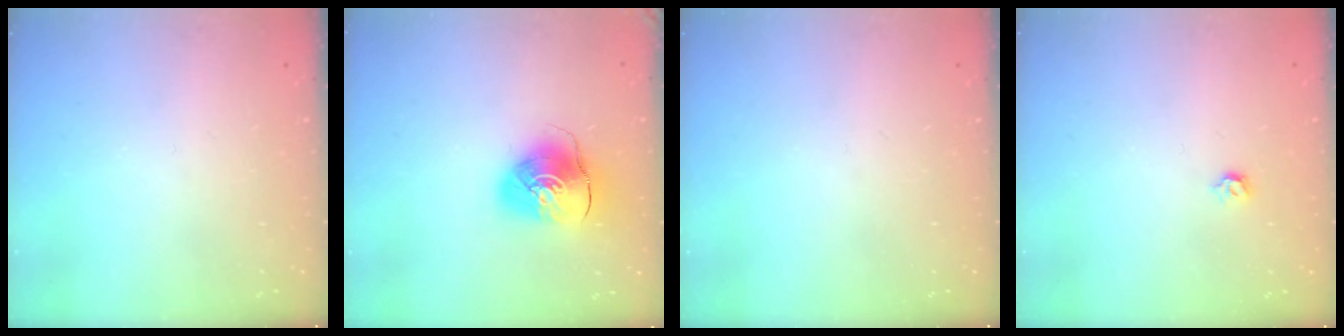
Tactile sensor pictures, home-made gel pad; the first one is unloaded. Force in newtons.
{"total": 11.3, "press": 11.2, "slide": 1.4}
{"total": 0.0}
{"total": 3.1, "press": 3.0, "slide": 0.8}